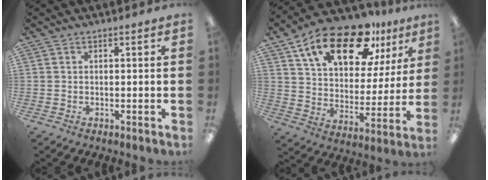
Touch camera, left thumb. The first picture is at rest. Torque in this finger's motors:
{"motor_torque": [0.73, 0.73, 1.38, -1.38, 0.38]}